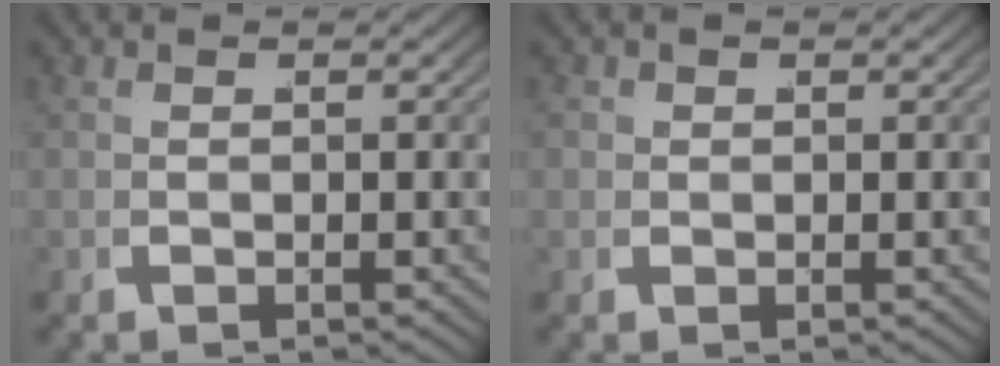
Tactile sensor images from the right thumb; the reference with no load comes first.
{"total": 1.8, "force": [0.3, 1.6, 0.8], "torque": [-0.014, 0.001, 0.005]}